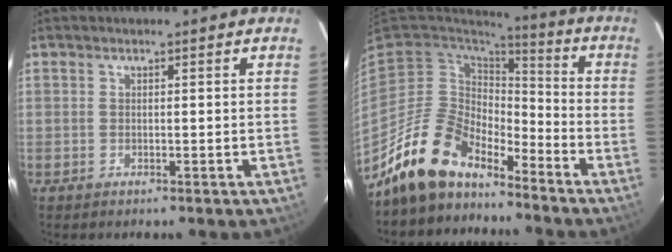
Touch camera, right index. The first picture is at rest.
{"total": 14.4, "force": [-12.1, 5.9, 5.3], "torque": [-0.113, 0.010, -0.222]}